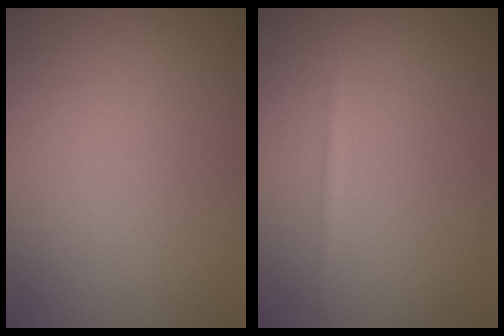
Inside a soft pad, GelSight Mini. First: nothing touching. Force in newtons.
{"total": 0.8, "press": 0.8, "slide": 0.0}